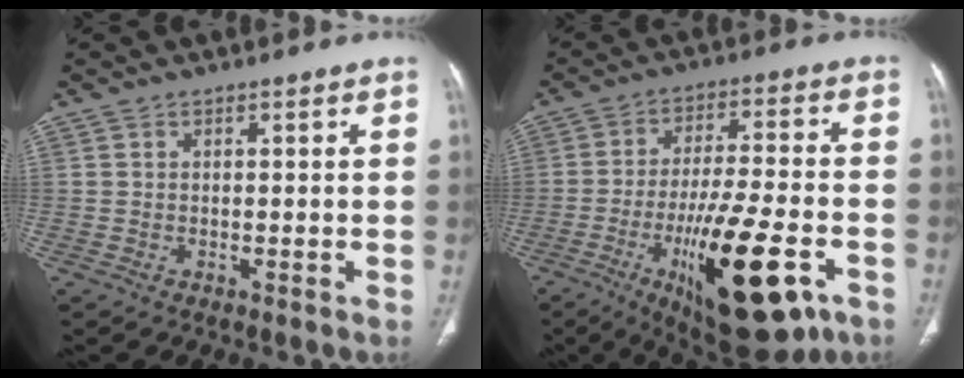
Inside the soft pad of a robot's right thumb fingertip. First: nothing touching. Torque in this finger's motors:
{"motor_torque": [4.90, 0.11, 1.93, -0.84, 0.23]}